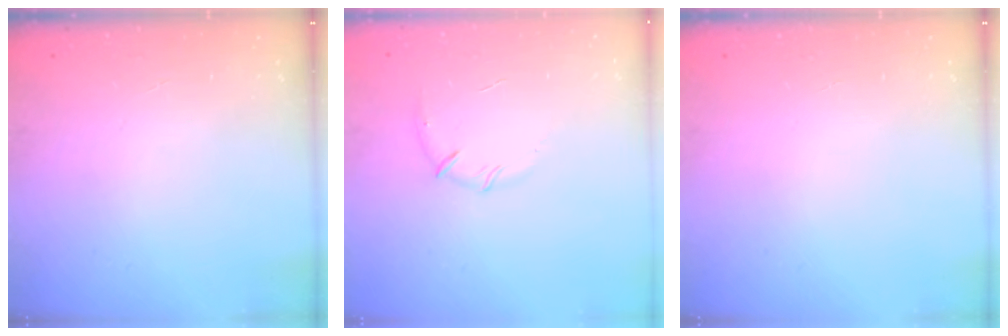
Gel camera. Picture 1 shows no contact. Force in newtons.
{"total": 8.0, "press": 7.7, "slide": 2.1}
{"total": 0.0}